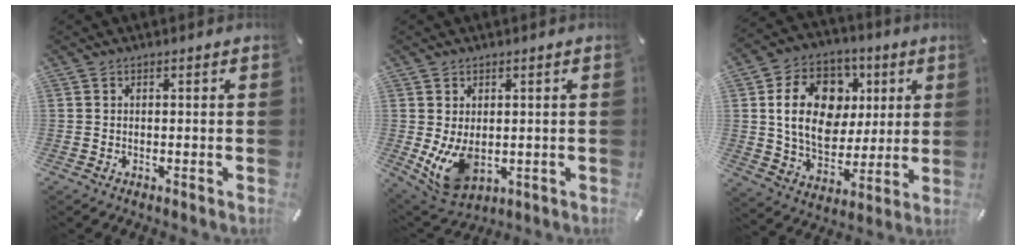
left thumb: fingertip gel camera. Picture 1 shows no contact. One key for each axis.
{"total": 8.4, "fx": 0.1, "fy": 6.1, "fz": 5.8, "tx": -0.121, "ty": -0.011, "tz": 0.006}
{"total": 17.4, "fx": 4.1, "fy": 13.6, "fz": 10.0, "tx": -0.172, "ty": 0.004, "tz": 0.079}